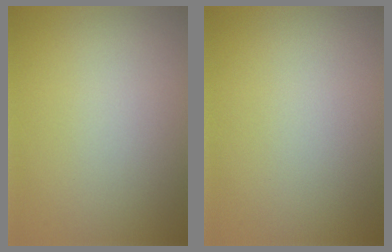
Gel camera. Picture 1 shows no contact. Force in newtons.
{"total": 0.0}